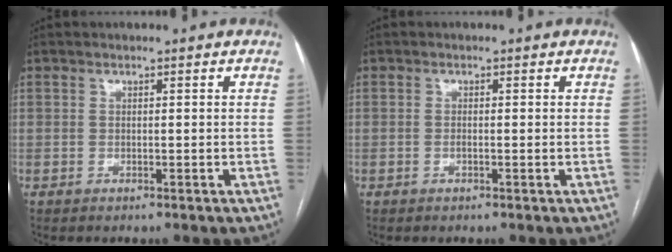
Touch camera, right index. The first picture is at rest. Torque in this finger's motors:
{"motor_torque": [-0.18, 0.21, -0.05, 0.00]}